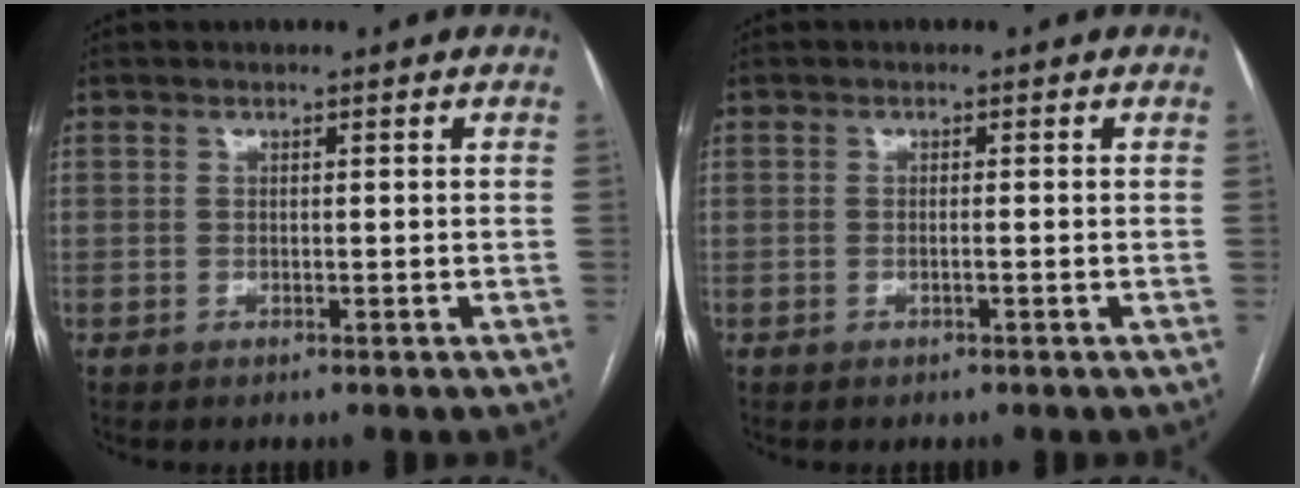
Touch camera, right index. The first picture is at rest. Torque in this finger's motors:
{"motor_torque": [-0.22, 0.02, -0.04, 0.00]}